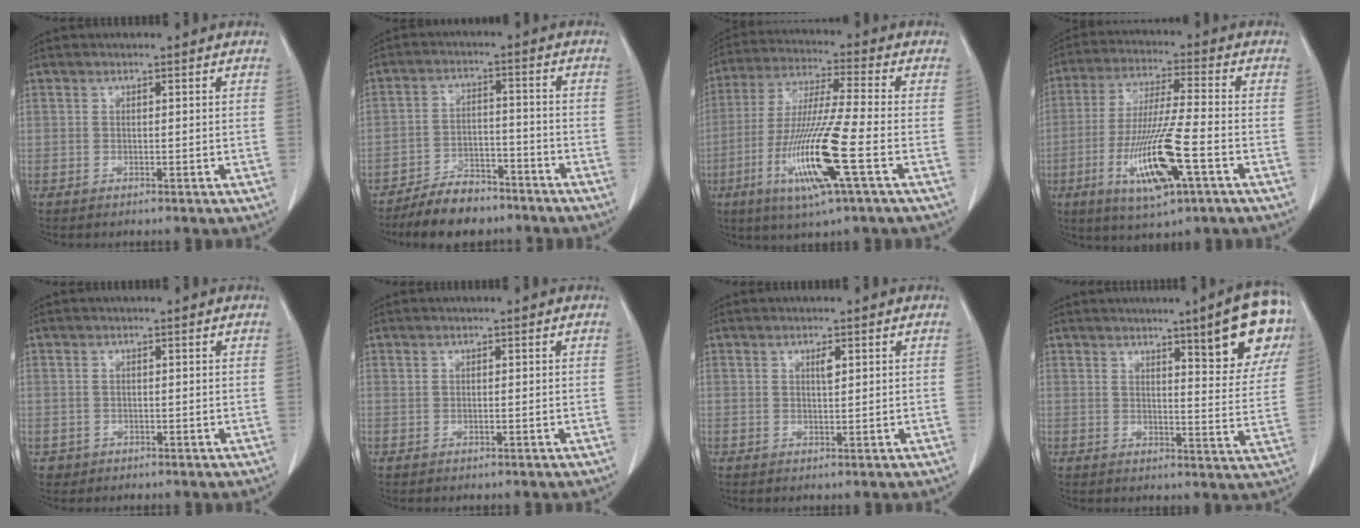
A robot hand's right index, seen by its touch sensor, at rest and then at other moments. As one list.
[{"total": 8.1, "force": [-7.0, 3.1, 2.9], "torque": [-0.049, -0.002, -0.121]}, {"total": 15.2, "force": [-5.1, -0.2, 14.3], "torque": [-0.293, -0.022, -0.098]}, {"total": 13.9, "force": [-4.8, 1.1, 13.0], "torque": [-0.257, -0.020, -0.082]}, {"total": 1.2, "force": [-0.4, 1.1, -0.1], "torque": [0.003, 0.005, -0.008]}, {"total": 0.0}, {"total": 1.2, "force": [0.5, 0.2, 1.1], "torque": [-0.023, -0.002, 0.009]}, {"total": 12.2, "force": [6.8, 1.1, 10.0], "torque": [-0.122, -0.011, 0.069]}]